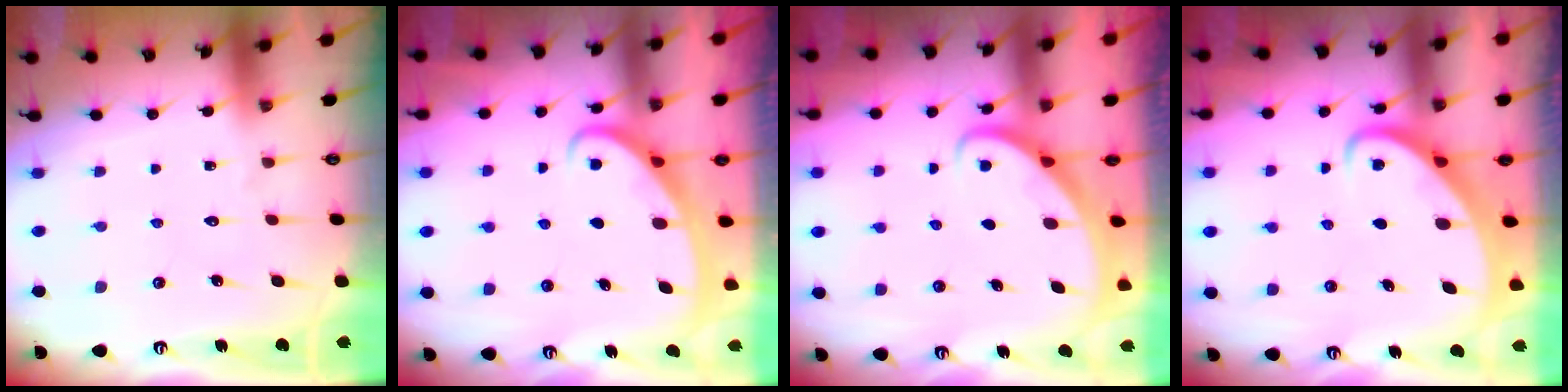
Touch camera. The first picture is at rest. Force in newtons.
{"total": 2.6, "press": 2.6, "slide": 0.3}
{"total": 2.6, "press": 2.6, "slide": 0.3}
{"total": 2.6, "press": 2.6, "slide": 0.3}